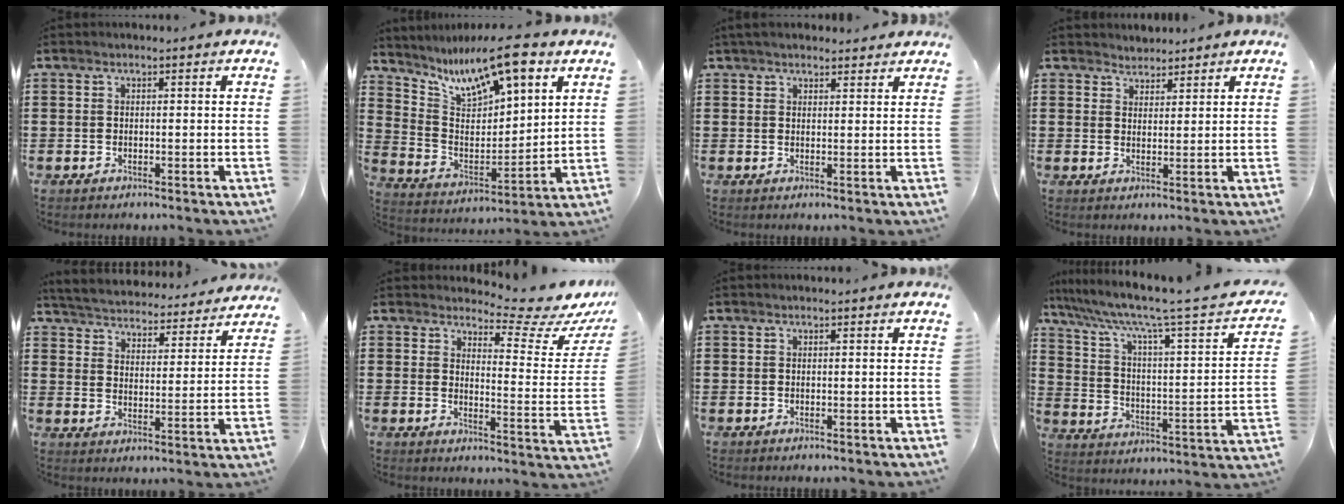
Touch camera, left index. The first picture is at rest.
{"total": 11.8, "force": [8.3, 3.7, 7.5], "torque": [-0.156, -0.034, 0.144]}
{"total": 2.6, "force": [2.5, 0.6, 0.8], "torque": [-0.019, 0.002, 0.048]}
{"total": 2.4, "force": [2.2, 0.8, -0.5], "torque": [0.001, 0.002, 0.042]}
{"total": 4.4, "force": [4.4, -0.3, 0.0], "torque": [-0.026, -0.038, 0.072]}
{"total": 5.4, "force": [4.7, 0.7, 2.5], "torque": [-0.043, -0.042, 0.073]}
{"total": 0.0}
{"total": 7.2, "force": [5.2, 0.1, 5.0], "torque": [-0.118, -0.048, 0.075]}